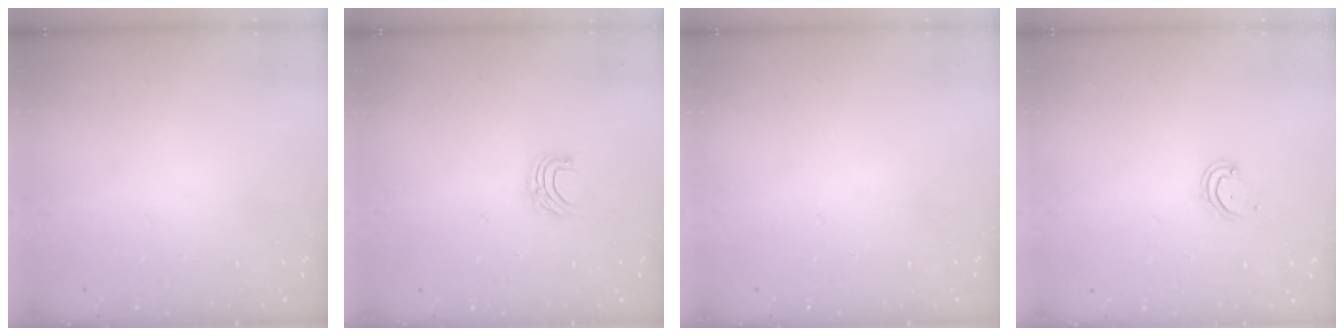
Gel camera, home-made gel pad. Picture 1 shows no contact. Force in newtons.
{"total": 5.2, "press": 5.2, "slide": 0.4}
{"total": 0.0}
{"total": 3.8, "press": 3.8, "slide": 0.4}